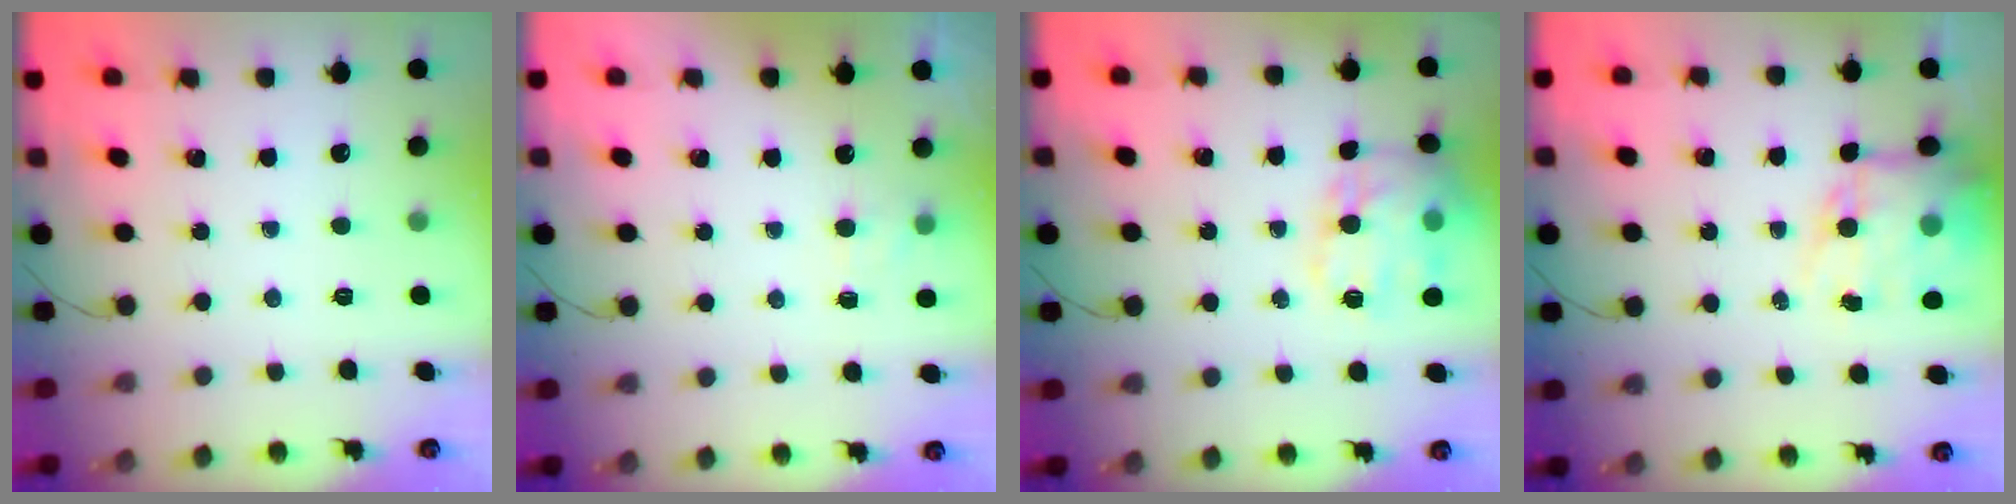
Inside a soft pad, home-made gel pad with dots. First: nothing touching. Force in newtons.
{"total": 5.1, "press": 4.9, "slide": 1.3}
{"total": 17.0, "press": 16.9, "slide": 1.8}
{"total": 14.3, "press": 13.9, "slide": 3.3}